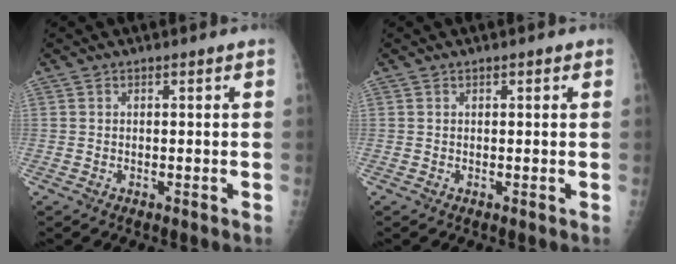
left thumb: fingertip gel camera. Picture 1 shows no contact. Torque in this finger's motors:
{"motor_torque": [-0.26, 0.02, -0.37, -0.26, 0.02]}